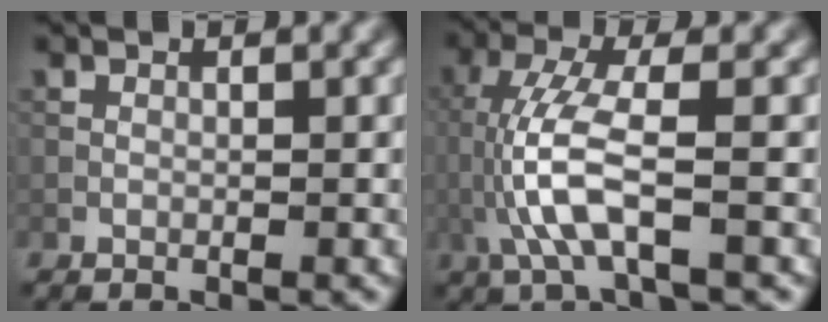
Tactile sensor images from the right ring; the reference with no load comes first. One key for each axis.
{"total": 5.4, "fx": -1.4, "fy": 1.2, "fz": 5.1, "tx": -0.122, "ty": 0.008, "tz": -0.028}